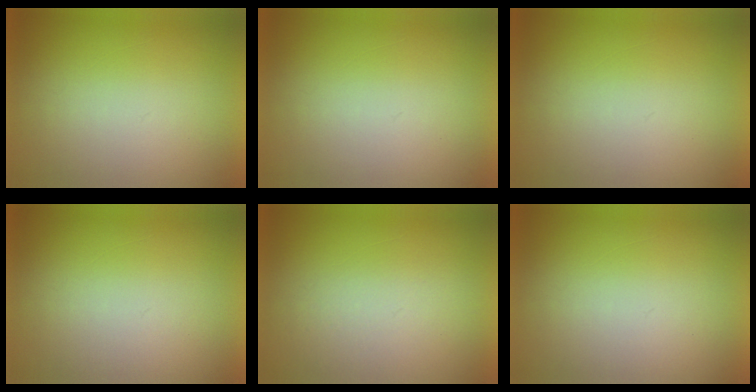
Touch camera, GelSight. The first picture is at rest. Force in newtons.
{"total": 0.0}
{"total": 0.0}
{"total": 1.0}
{"total": 4.8}
{"total": 1.0}